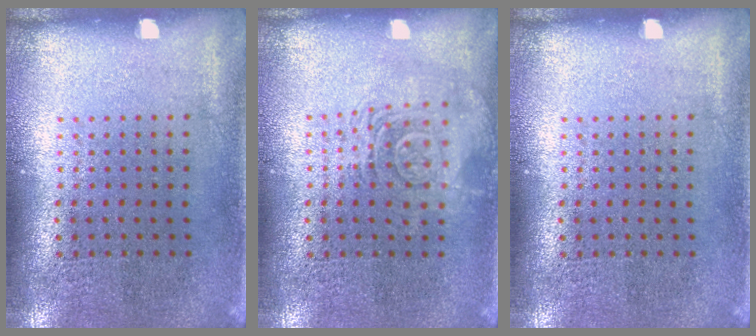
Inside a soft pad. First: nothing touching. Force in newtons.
{"total": 2.7, "press": 2.7, "slide": 0.4}
{"total": 0.0}